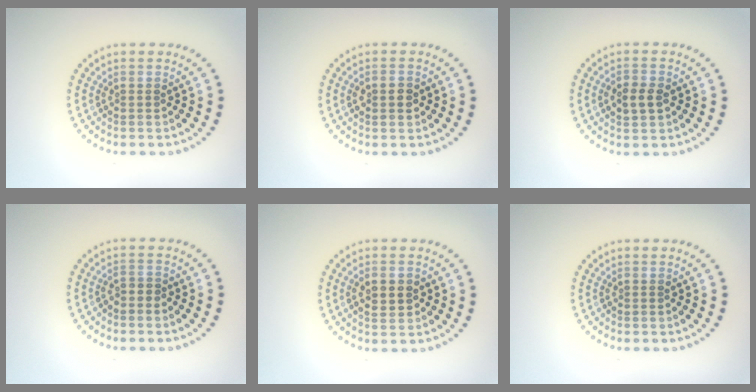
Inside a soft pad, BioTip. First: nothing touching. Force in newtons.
{"total": 1.5, "press": 1.5, "slide": 0.1}
{"total": 2.4, "press": 2.4, "slide": 0.1}
{"total": 0.8, "press": 0.5, "slide": 0.6}
{"total": 2.2, "press": 2.1, "slide": 0.1}
{"total": 0.0}